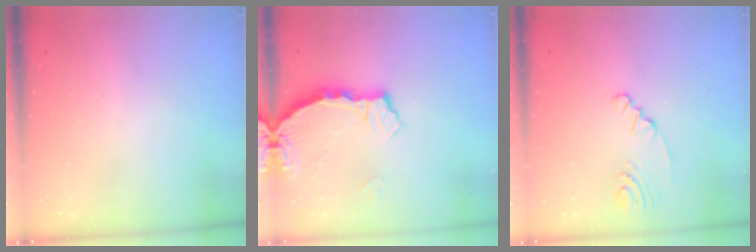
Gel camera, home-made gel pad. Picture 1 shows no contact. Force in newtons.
{"total": 3.3, "press": 3.3, "slide": 0.4}
{"total": 2.6, "press": 2.6, "slide": 0.6}